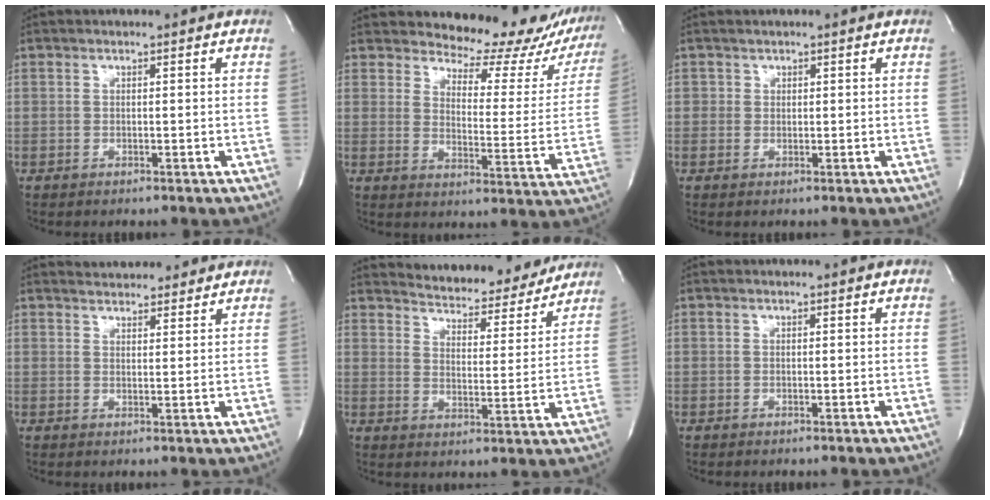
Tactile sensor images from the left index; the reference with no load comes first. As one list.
[{"total": 18.5, "force": [17.2, 5.2, 4.4], "torque": [-0.030, -0.087, 0.179]}, {"total": 0.8, "force": [0.0, 0.8, -0.1], "torque": [0.012, -0.004, -0.005]}, {"total": 6.2, "force": [5.7, 2.0, 1.2], "torque": [-0.014, 0.009, 0.071]}, {"total": 12.3, "force": [11.9, 2.6, 1.6], "torque": [-0.014, -0.024, 0.153]}, {"total": 0.0}]